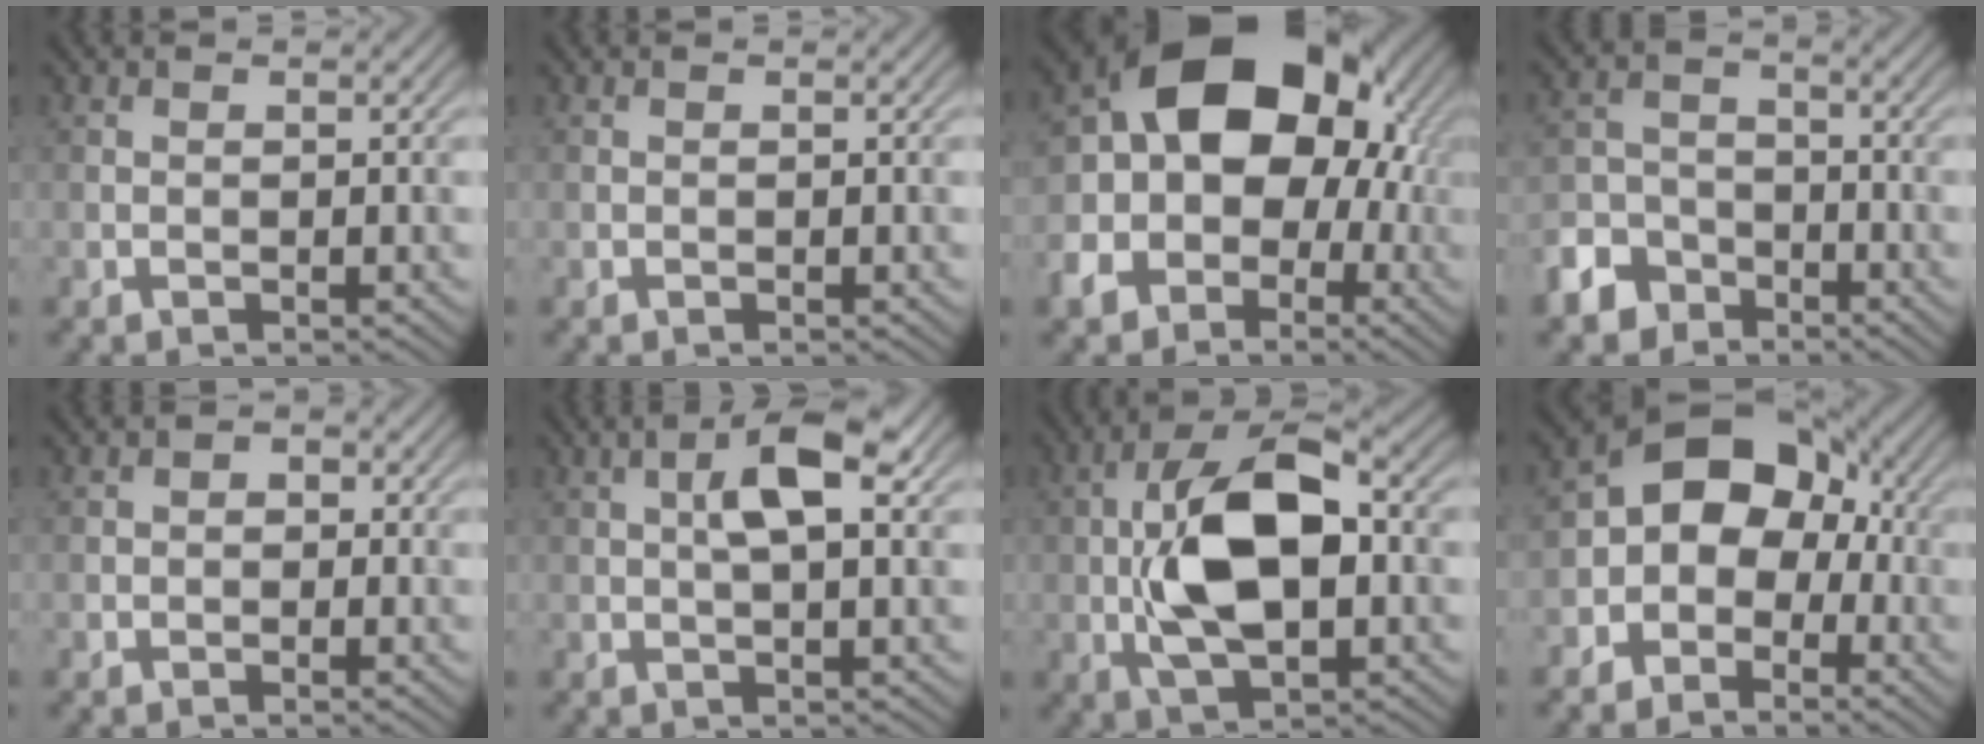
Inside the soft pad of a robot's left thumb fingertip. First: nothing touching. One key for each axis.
{"total": 0.0}
{"total": 17.1, "fx": -1.8, "fy": 13.2, "fz": 10.7, "tx": -0.185, "ty": -0.007, "tz": -0.045}
{"total": 6.0, "fx": -4.1, "fy": 3.9, "fz": 2.0, "tx": -0.050, "ty": -0.002, "tz": -0.096}
{"total": 1.6, "fx": -0.4, "fy": 1.4, "fz": 0.6, "tx": -0.002, "ty": 0.000, "tz": -0.012}
{"total": 5.1, "fx": 1.1, "fy": 1.5, "fz": 4.7, "tx": -0.086, "ty": 0.009, "tz": 0.017}
{"total": 12.8, "fx": -0.4, "fy": 6.4, "fz": 11.1, "tx": -0.214, "ty": 0.011, "tz": -0.011}
{"total": 8.6, "fx": -1.8, "fy": 6.5, "fz": 5.4, "tx": -0.077, "ty": 0.008, "tz": -0.056}